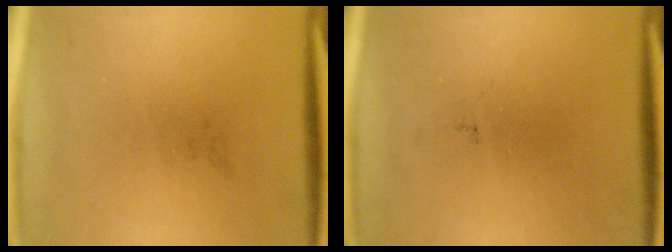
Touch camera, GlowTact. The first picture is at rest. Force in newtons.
{"total": 0.0}